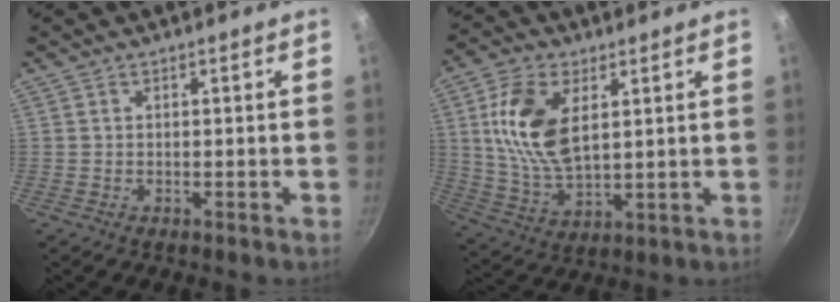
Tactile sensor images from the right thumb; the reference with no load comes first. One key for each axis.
{"total": 14.1, "fx": 3.8, "fy": 7.6, "fz": 11.2, "tx": -0.211, "ty": -0.015, "tz": 0.080}